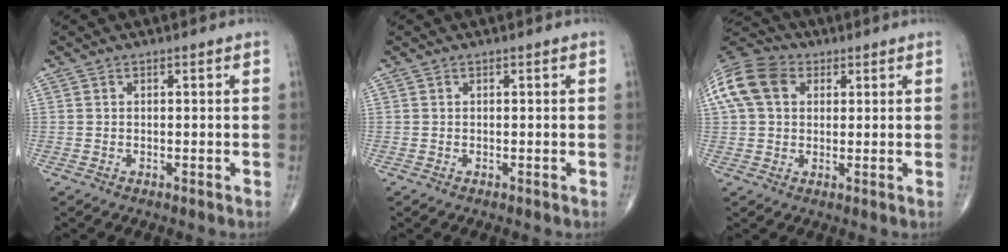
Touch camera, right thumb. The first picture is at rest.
{"total": 0.0}
{"total": 14.9, "force": [4.7, 11.1, 8.9], "torque": [-0.200, 0.033, 0.079]}